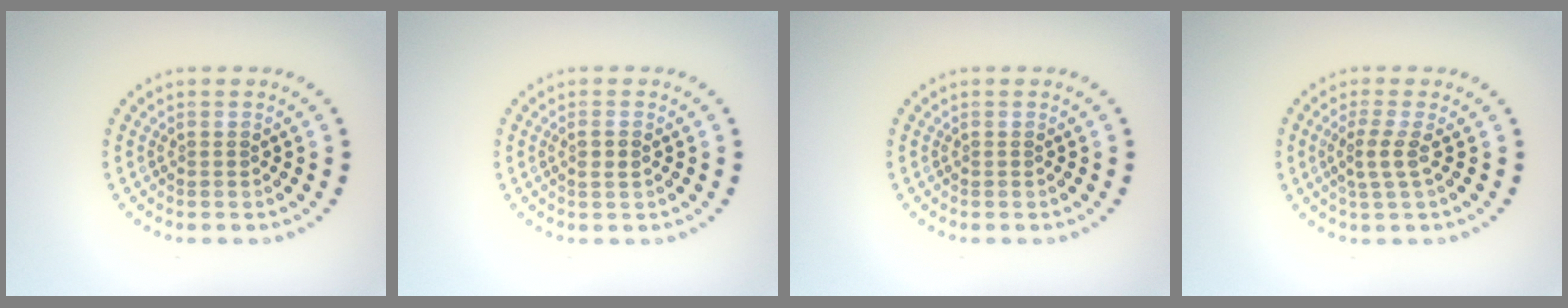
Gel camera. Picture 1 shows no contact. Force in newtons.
{"total": 1.2, "press": 1.0, "slide": 0.6}
{"total": 0.0}
{"total": 2.0, "press": 1.6, "slide": 1.3}